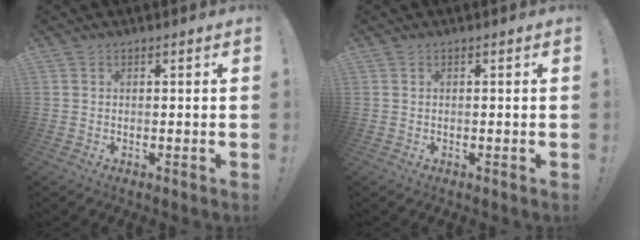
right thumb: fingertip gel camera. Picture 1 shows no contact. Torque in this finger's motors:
{"motor_torque": [-0.13, 0.41, -0.06, 0.18, 0.00]}